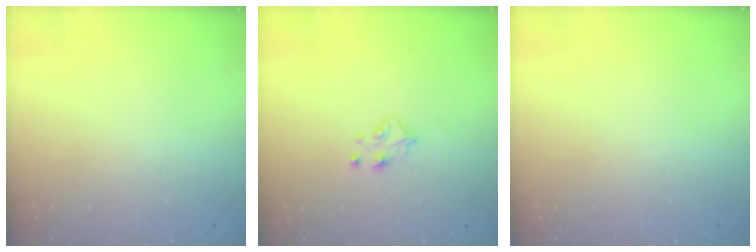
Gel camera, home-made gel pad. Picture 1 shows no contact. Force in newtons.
{"total": 5.4, "press": 5.4, "slide": 0.4}
{"total": 0.0}